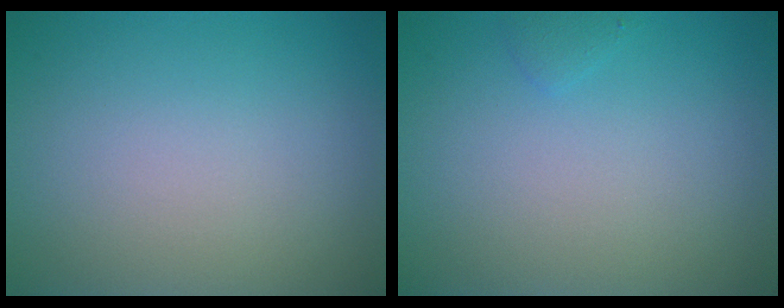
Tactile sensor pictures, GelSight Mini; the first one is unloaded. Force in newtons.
{"total": 0.6, "press": 0.6, "slide": 0.1}